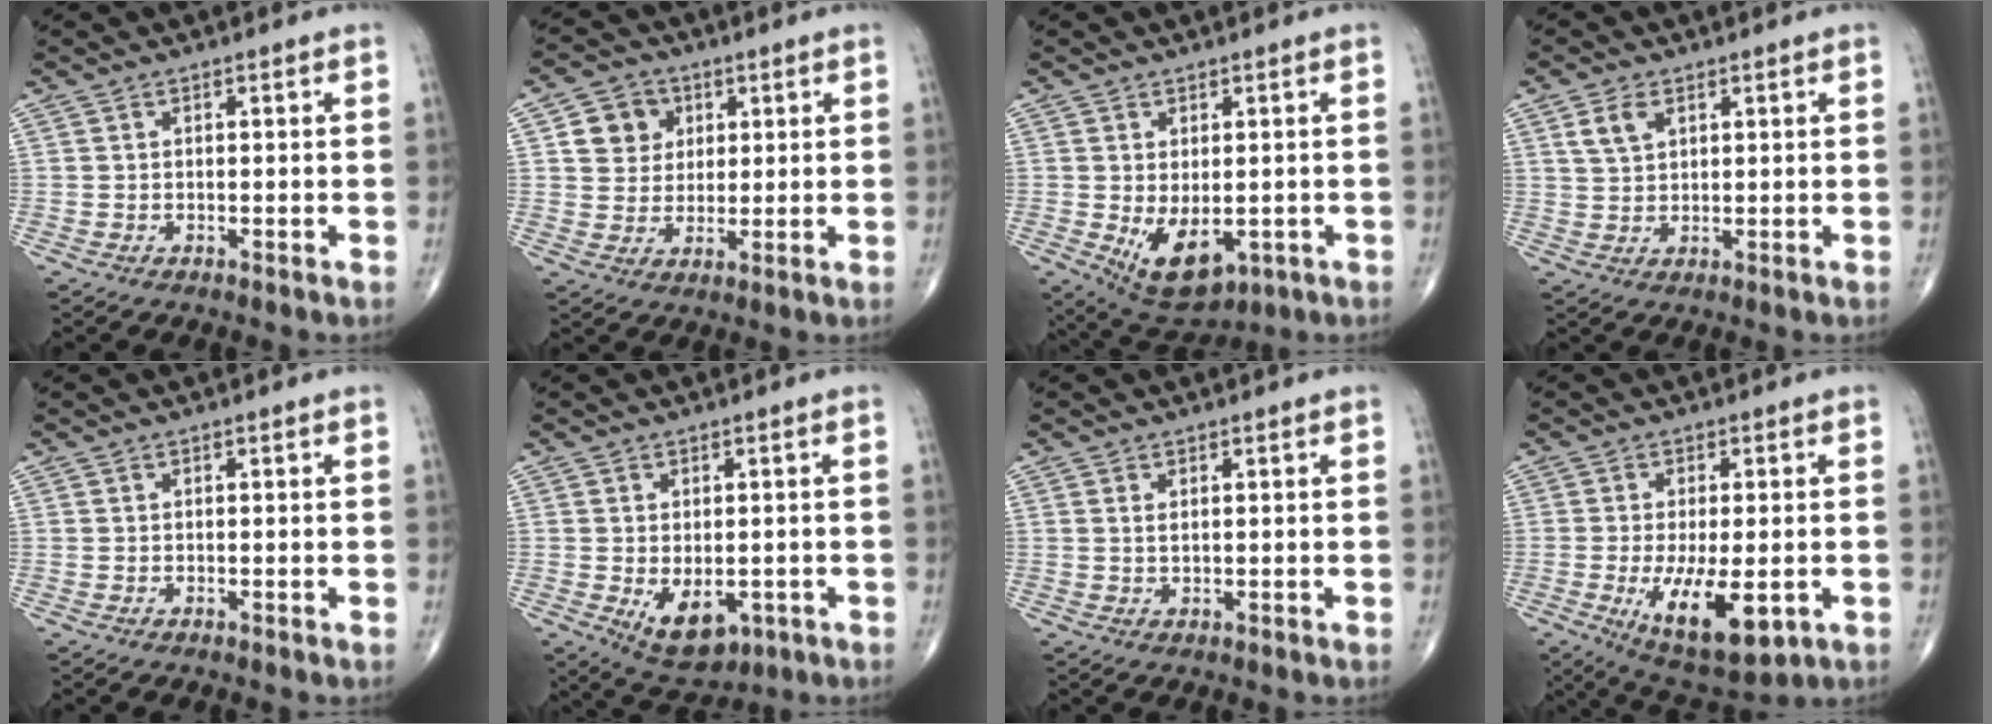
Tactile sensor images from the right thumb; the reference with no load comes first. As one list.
[{"total": 6.1, "force": [2.2, 5.2, 2.2], "torque": [-0.013, -0.006, 0.037]}, {"total": 9.3, "force": [-1.8, 5.2, 7.5], "torque": [-0.105, -0.010, -0.007]}, {"total": 4.2, "force": [2.0, 2.6, 2.7], "torque": [-0.046, -0.004, 0.043]}, {"total": 0.0}, {"total": 8.1, "force": [-2.0, 4.8, 6.2], "torque": [-0.078, -0.008, -0.015]}, {"total": 1.2, "force": [0.4, 0.5, 1.0], "torque": [-0.017, -0.003, 0.009]}, {"total": 13.0, "force": [-3.6, 5.2, 11.4], "torque": [-0.183, -0.017, -0.041]}]